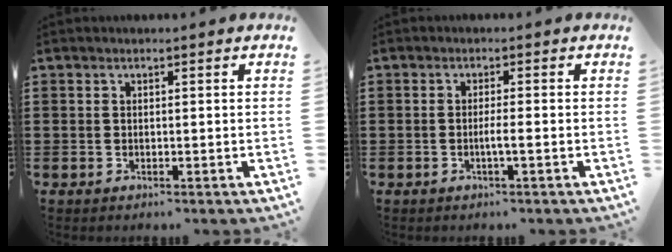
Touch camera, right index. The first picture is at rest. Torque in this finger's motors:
{"motor_torque": [0.79, -0.14, 0.06, 0.03]}